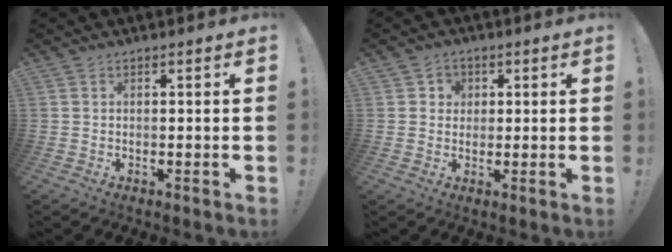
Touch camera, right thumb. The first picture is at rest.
{"total": 3.4, "force": [0.8, 3.2, 0.8], "torque": [-0.012, -0.001, 0.015]}